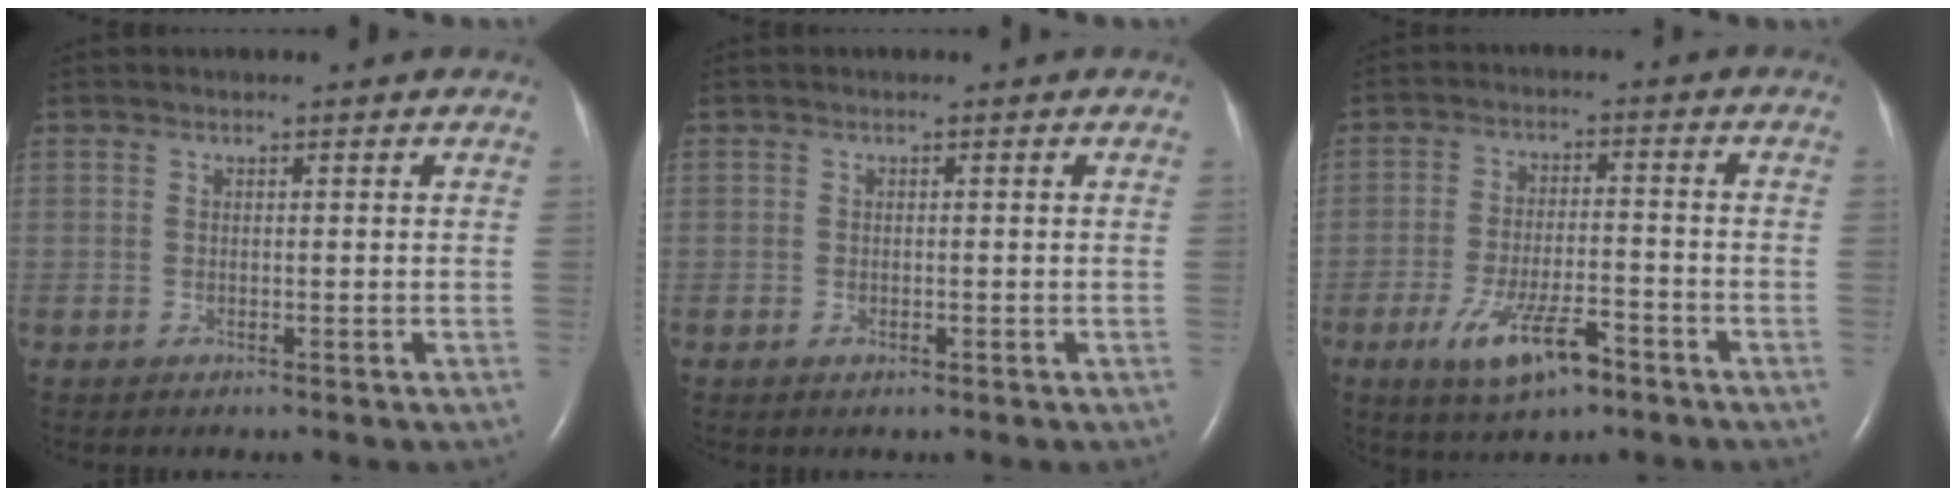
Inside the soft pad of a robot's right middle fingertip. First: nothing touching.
{"total": 0.6, "force": [-0.4, 0.3, 0.4], "torque": [-0.009, 0.000, -0.003]}
{"total": 8.9, "force": [-5.2, 2.4, 6.9], "torque": [-0.133, -0.012, -0.086]}